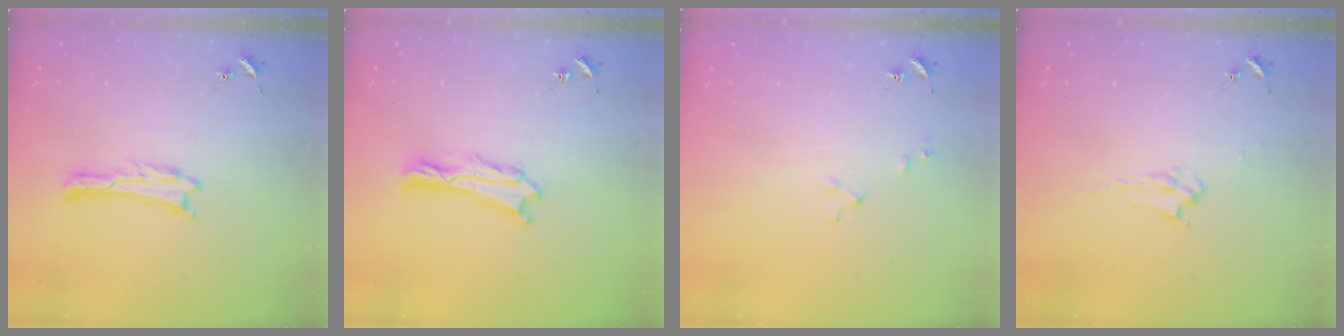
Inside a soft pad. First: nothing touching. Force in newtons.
{"total": 2.4, "press": 2.4, "slide": 0.3}
{"total": 2.6, "press": 2.6, "slide": 0.3}
{"total": 2.2, "press": 2.2, "slide": 0.4}